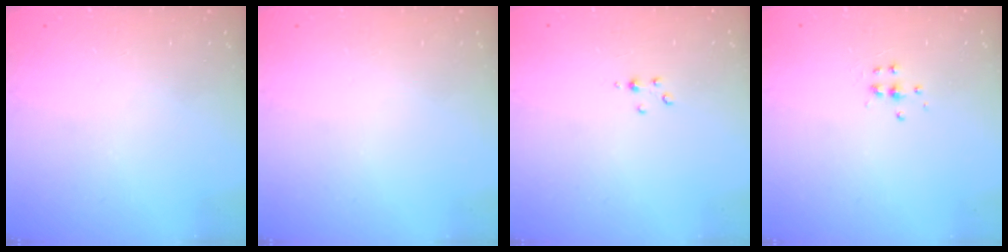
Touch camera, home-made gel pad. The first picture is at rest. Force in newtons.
{"total": 0.0}
{"total": 2.8, "press": 2.8, "slide": 0.3}
{"total": 4.7, "press": 4.7, "slide": 0.4}